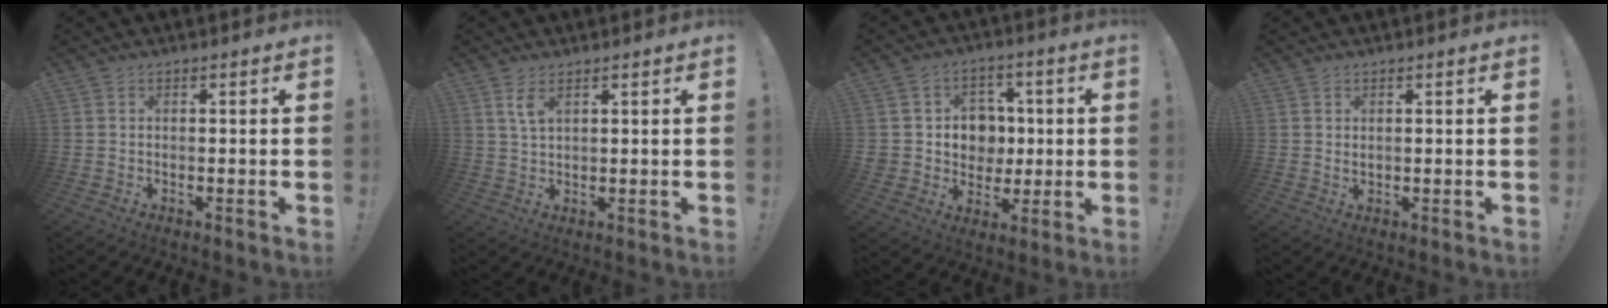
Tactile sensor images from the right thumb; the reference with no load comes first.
{"total": 3.9, "force": [2.2, 1.6, 2.9], "torque": [-0.050, -0.010, 0.038]}
{"total": 10.2, "force": [0.3, 9.9, 2.4], "torque": [-0.030, 0.003, 0.025]}
{"total": 1.1, "force": [0.7, 0.7, 0.5], "torque": [-0.007, -0.002, 0.013]}